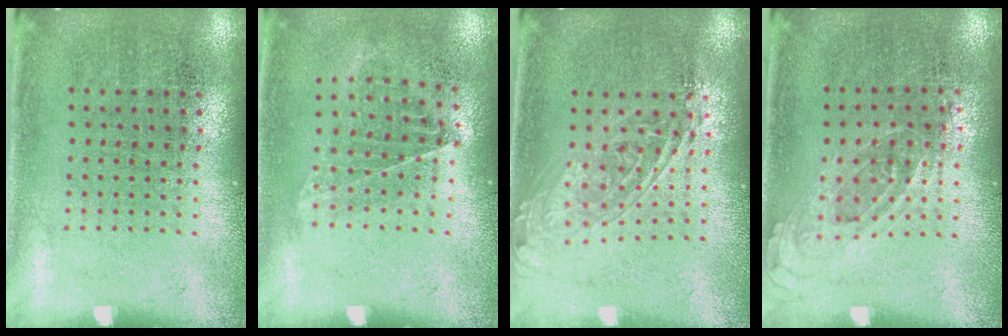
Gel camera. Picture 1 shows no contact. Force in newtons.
{"total": 0.9, "press": 0.8, "slide": 0.4}
{"total": 1.7, "press": 1.4, "slide": 0.9}
{"total": 0.7, "press": 0.7, "slide": 0.3}